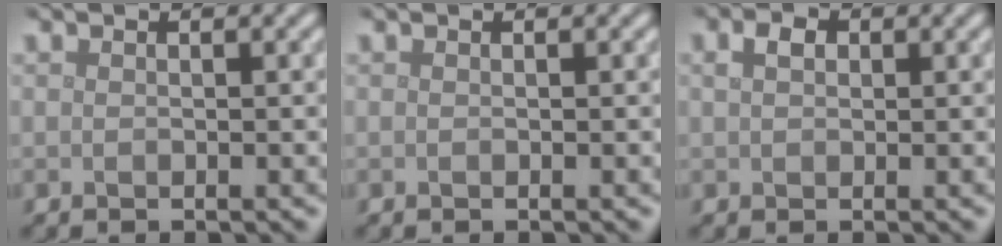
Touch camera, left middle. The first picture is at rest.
{"total": 0.0}
{"total": 1.6, "force": [0.6, 1.1, 1.0], "torque": [-0.021, 0.006, 0.008]}